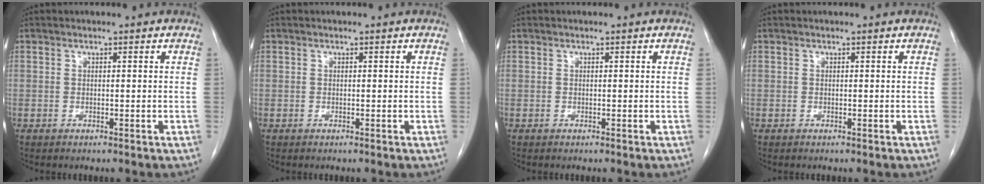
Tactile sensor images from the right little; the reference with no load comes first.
{"total": 0.0}
{"total": 0.0}
{"total": 0.0}